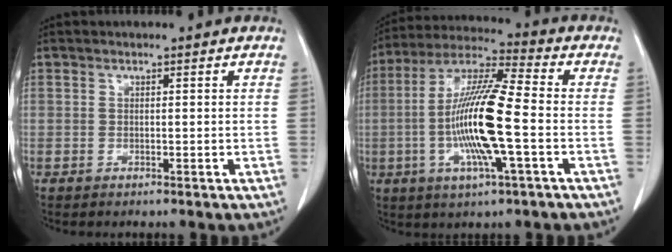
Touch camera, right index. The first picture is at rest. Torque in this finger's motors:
{"motor_torque": [2.14, 0.00, 0.51, 0.19]}